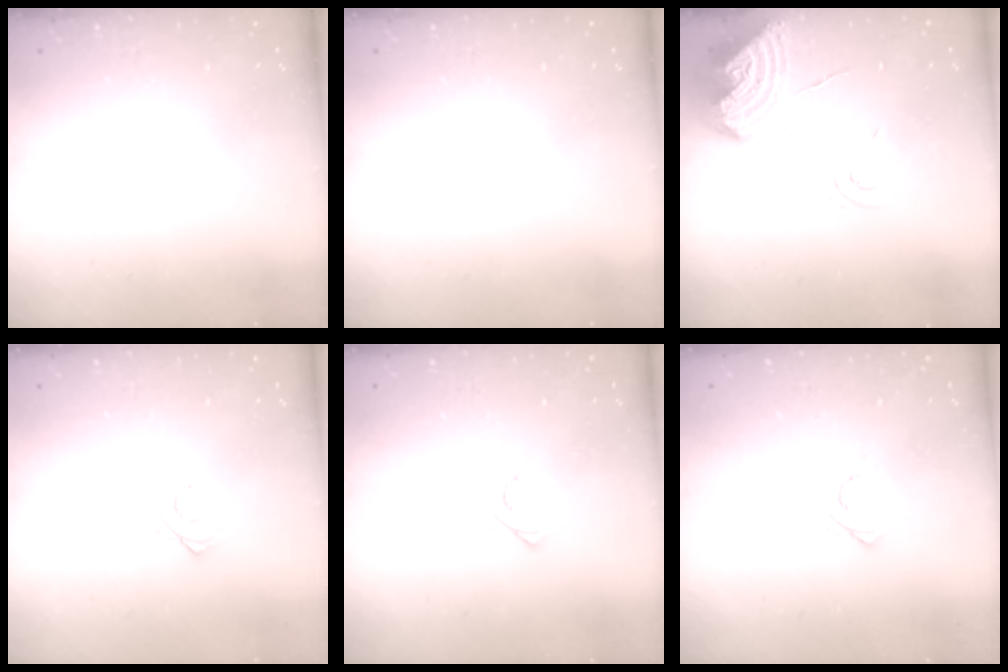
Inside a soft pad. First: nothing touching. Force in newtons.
{"total": 0.0}
{"total": 14.5, "press": 14.4, "slide": 1.8}
{"total": 2.5, "press": 2.5, "slide": 0.3}
{"total": 3.2, "press": 3.2, "slide": 0.2}
{"total": 3.7, "press": 3.7, "slide": 0.0}